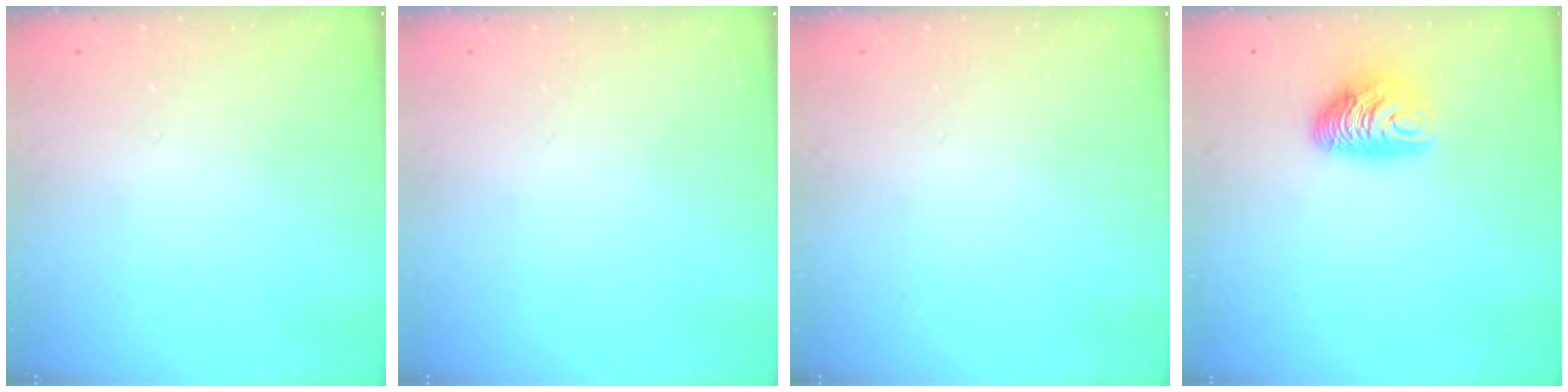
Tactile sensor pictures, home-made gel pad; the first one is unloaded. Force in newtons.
{"total": 0.0}
{"total": 0.0}
{"total": 10.1, "press": 10.1, "slide": 0.8}